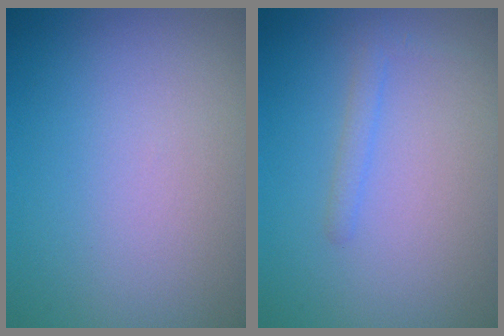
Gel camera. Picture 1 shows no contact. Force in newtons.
{"total": 1.1, "press": 1.1, "slide": 0.0}